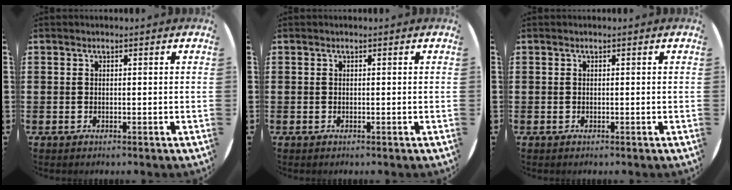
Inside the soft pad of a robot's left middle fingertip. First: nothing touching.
{"total": 0.0}
{"total": 0.0}